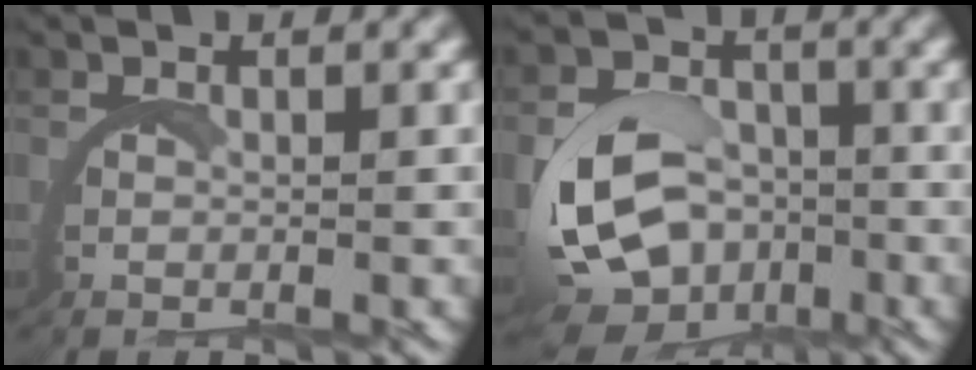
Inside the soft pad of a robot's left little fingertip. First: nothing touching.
{"total": 9.8, "force": [-2.9, 8.4, 4.1], "torque": [-0.114, -0.046, -0.045]}